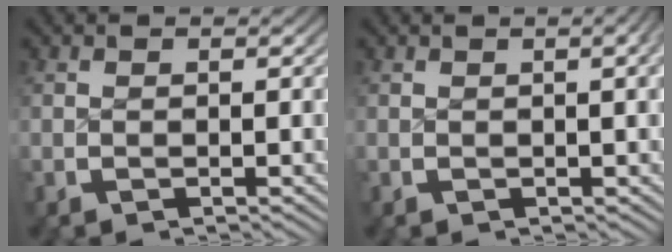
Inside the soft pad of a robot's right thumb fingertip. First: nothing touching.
{"total": 1.8, "force": [0.1, 0.4, 1.7], "torque": [-0.019, 0.006, 0.003]}